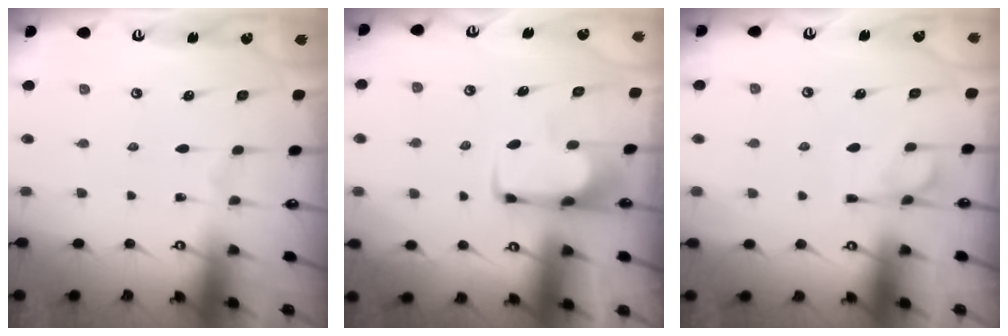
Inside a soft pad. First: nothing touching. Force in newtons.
{"total": 2.0, "press": 1.9, "slide": 0.4}
{"total": 5.6, "press": 5.4, "slide": 1.4}